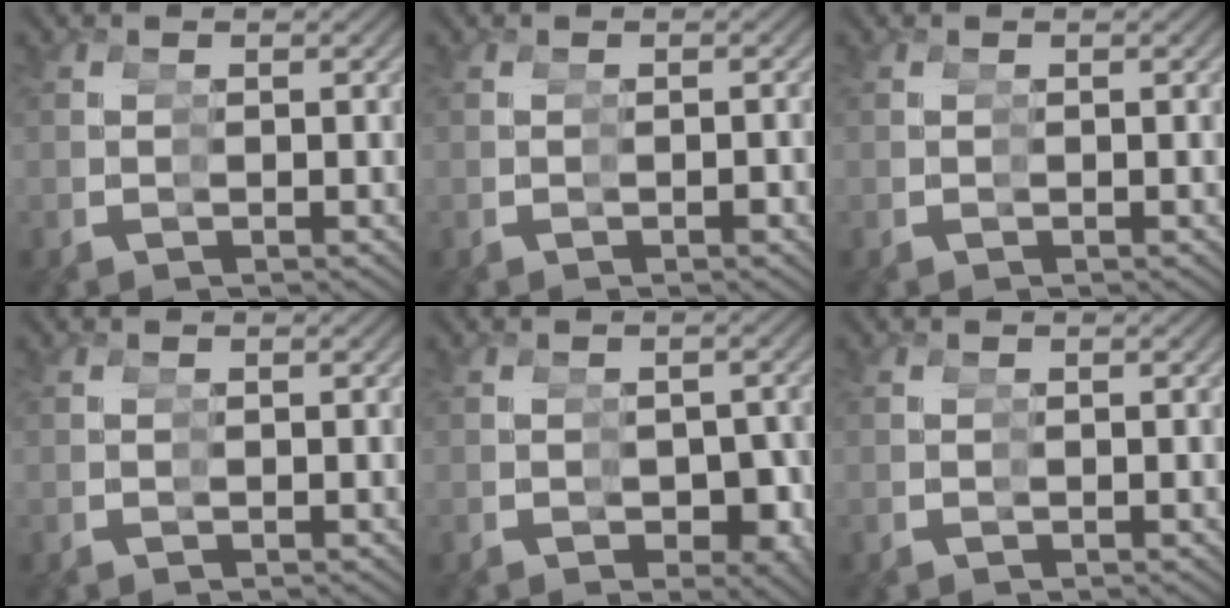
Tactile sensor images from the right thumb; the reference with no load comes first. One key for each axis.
{"total": 1.0, "fx": -0.3, "fy": 0.3, "fz": 0.9, "tx": -0.012, "ty": -0.001, "tz": -0.001}
{"total": 0.0}
{"total": 0.0}
{"total": 4.0, "fx": -0.8, "fy": 2.9, "fz": 2.6, "tx": -0.031, "ty": -0.013, "tz": -0.004}
{"total": 0.0}